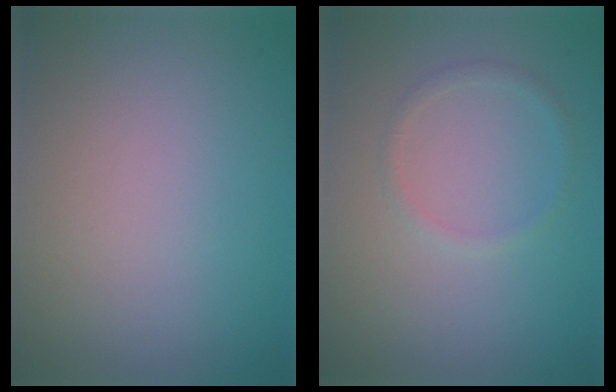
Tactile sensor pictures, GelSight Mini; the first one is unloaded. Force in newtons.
{"total": 1.0, "press": 1.0, "slide": 0.0}